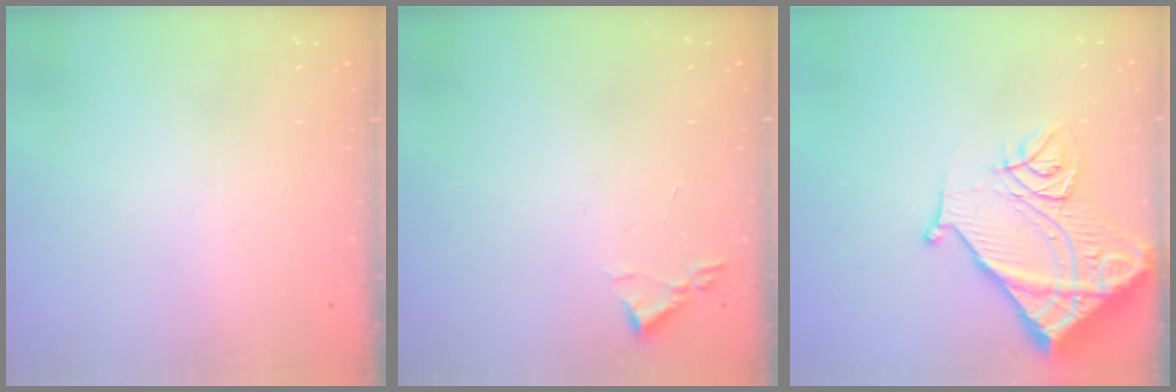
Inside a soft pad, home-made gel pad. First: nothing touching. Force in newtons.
{"total": 1.8, "press": 1.8, "slide": 0.3}
{"total": 16.9, "press": 16.8, "slide": 2.1}